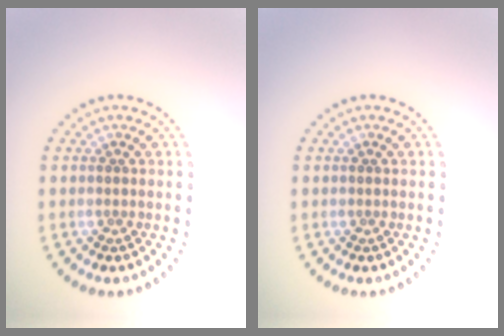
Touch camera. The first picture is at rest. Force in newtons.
{"total": 0.0}